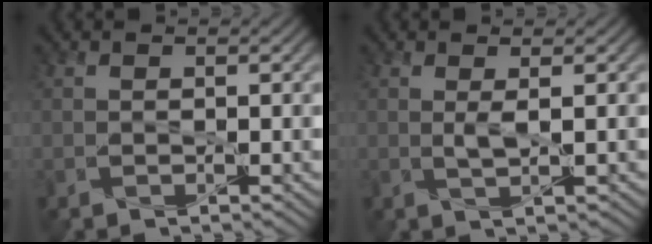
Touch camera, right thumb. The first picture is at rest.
{"total": 1.5, "force": [0.4, 0.1, 1.4], "torque": [-0.033, 0.002, 0.007]}